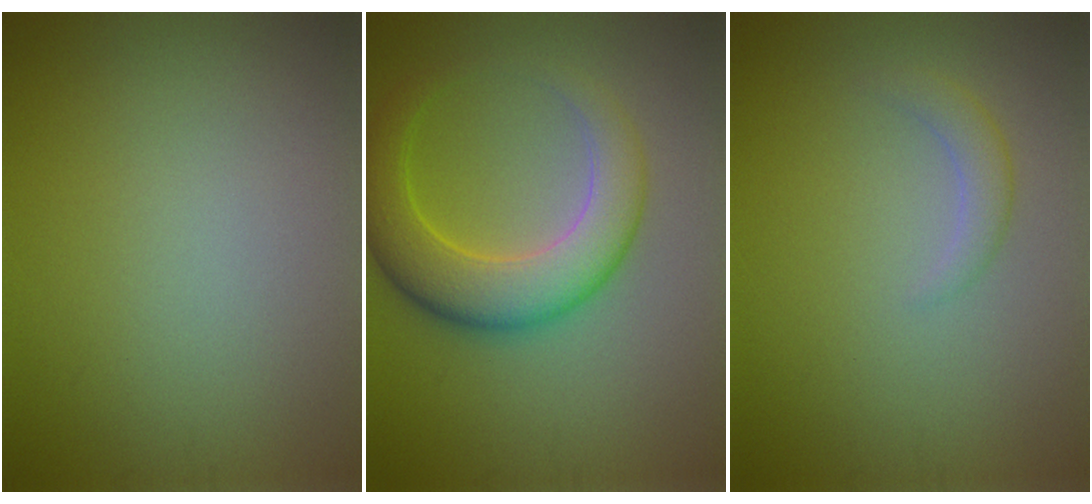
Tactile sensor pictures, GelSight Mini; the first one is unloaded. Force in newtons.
{"total": 6.6, "press": 6.6, "slide": 0.1}
{"total": 1.6, "press": 1.6, "slide": 0.1}